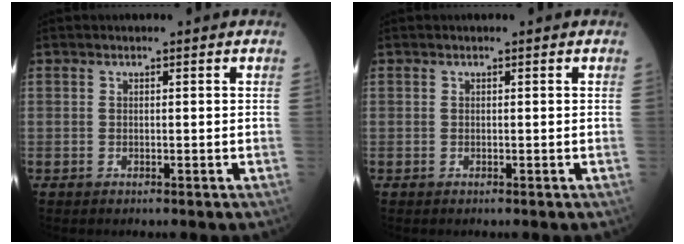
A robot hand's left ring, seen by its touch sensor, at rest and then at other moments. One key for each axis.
{"total": 0.0}